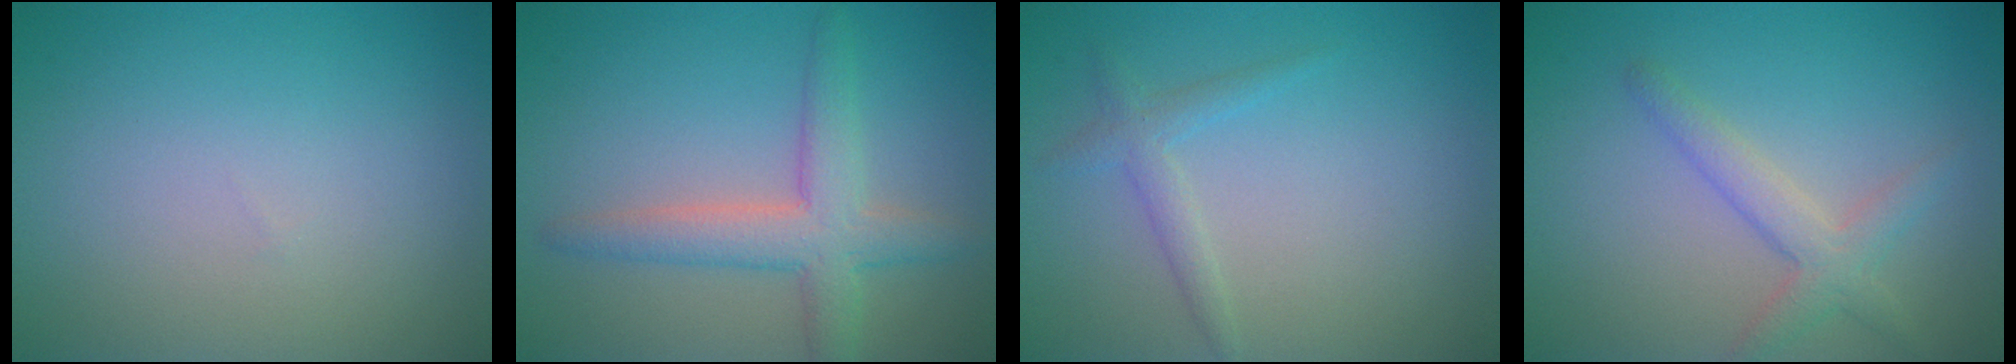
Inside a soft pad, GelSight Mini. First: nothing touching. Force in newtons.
{"total": 4.5, "press": 4.5, "slide": 0.2}
{"total": 1.6, "press": 1.6, "slide": 0.1}
{"total": 2.7, "press": 2.7, "slide": 0.1}